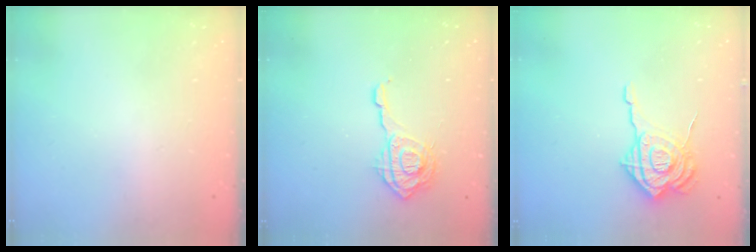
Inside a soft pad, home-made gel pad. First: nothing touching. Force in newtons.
{"total": 12.4, "press": 12.4, "slide": 1.3}
{"total": 16.2, "press": 16.1, "slide": 1.7}